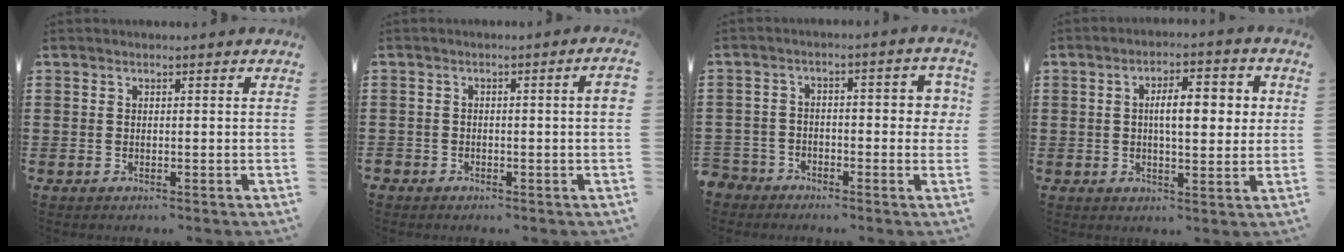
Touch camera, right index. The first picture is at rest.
{"total": 1.7, "force": [-1.1, 0.3, 1.3], "torque": [-0.019, 0.000, -0.023]}
{"total": 4.2, "force": [-2.6, 2.7, 2.0], "torque": [-0.040, 0.014, -0.055]}
{"total": 7.3, "force": [0.9, 2.7, 6.7], "torque": [-0.103, 0.003, 0.007]}